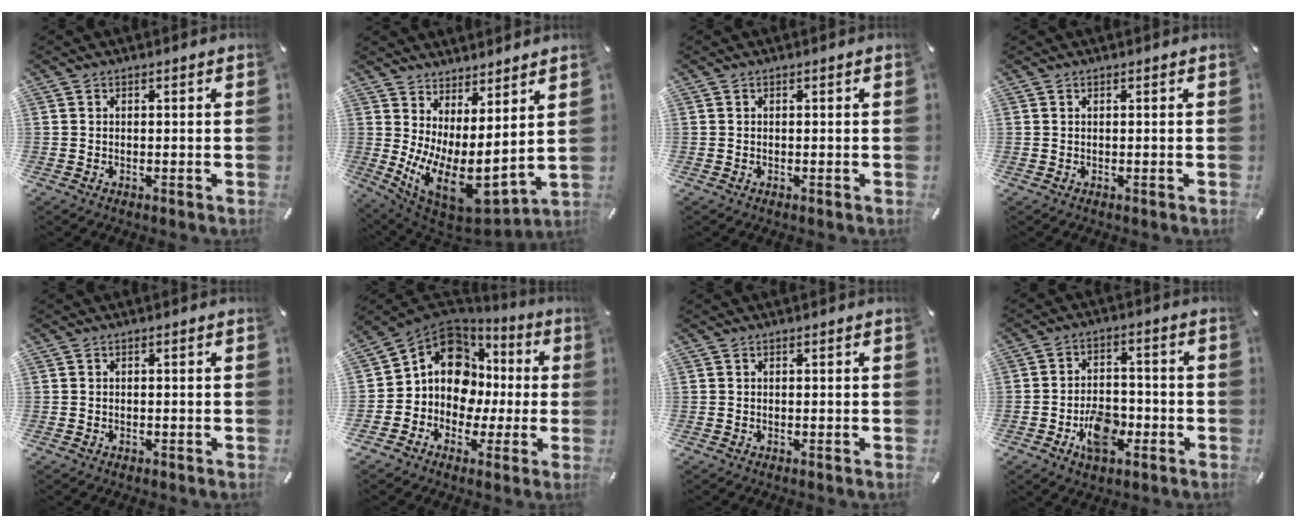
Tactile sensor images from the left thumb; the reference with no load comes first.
{"total": 10.8, "force": [0.4, 5.3, 9.5], "torque": [-0.154, -0.048, 0.021]}
{"total": 0.0}
{"total": 0.0}
{"total": 0.5, "force": [-0.4, 0.3, 0.1], "torque": [0.000, 0.002, -0.008]}
{"total": 13.5, "force": [1.2, 11.9, 6.3], "torque": [-0.144, -0.020, 0.025]}
{"total": 0.0}
{"total": 9.7, "force": [-4.2, 6.0, 6.4], "torque": [-0.129, 0.020, -0.073]}